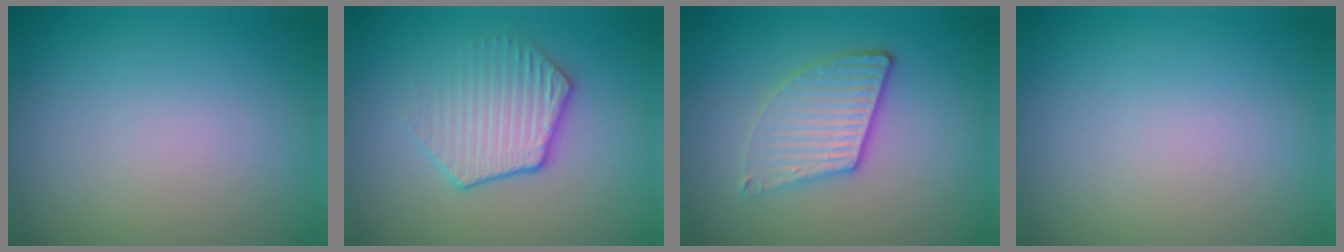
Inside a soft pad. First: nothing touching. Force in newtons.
{"total": 3.5, "press": 3.1, "slide": 1.7}
{"total": 3.8, "press": 3.2, "slide": 2.0}
{"total": 0.0}